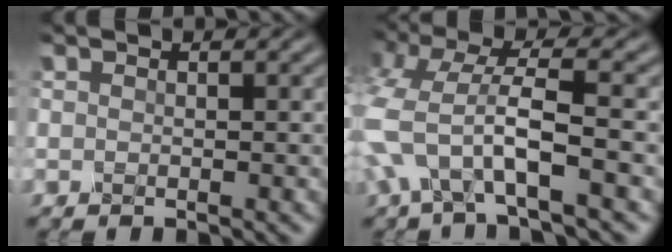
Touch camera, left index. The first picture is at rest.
{"total": 6.9, "force": [-2.3, 2.5, 6.0], "torque": [-0.134, 0.007, -0.053]}